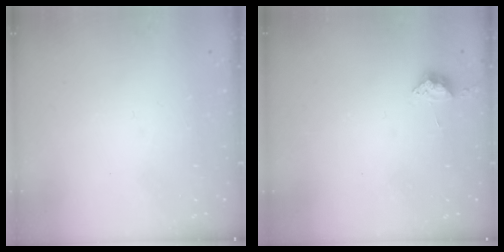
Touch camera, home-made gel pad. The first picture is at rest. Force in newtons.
{"total": 3.7, "press": 3.7, "slide": 0.5}